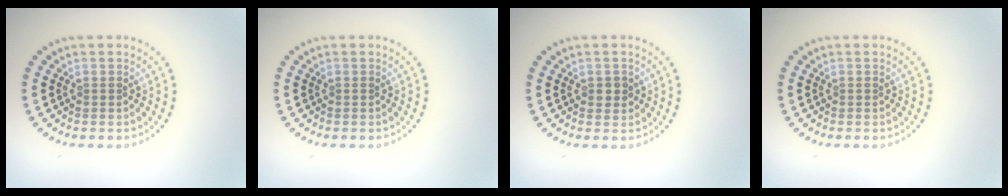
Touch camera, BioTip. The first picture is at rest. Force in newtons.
{"total": 0.0}
{"total": 1.3, "press": 1.3, "slide": 0.2}
{"total": 0.0}